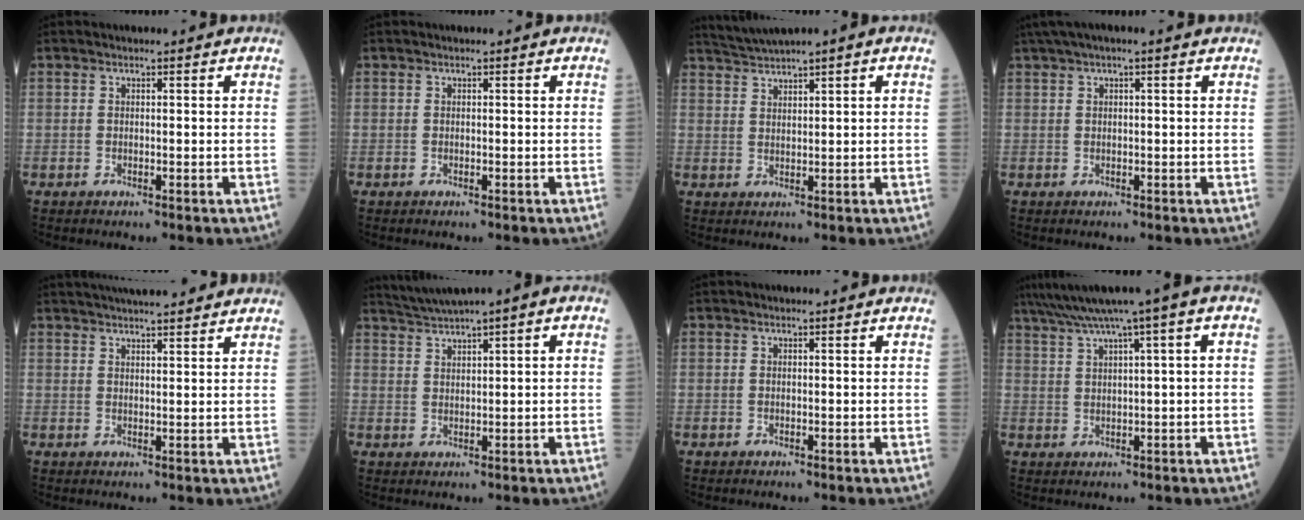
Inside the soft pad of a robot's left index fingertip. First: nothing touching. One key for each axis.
{"total": 0.0}
{"total": 3.4, "fx": 2.8, "fy": -0.5, "fz": 1.8, "tx": -0.043, "ty": 0.017, "tz": 0.061}
{"total": 3.3, "fx": 2.0, "fy": 0.2, "fz": 2.6, "tx": -0.052, "ty": 0.029, "tz": 0.035}
{"total": 10.5, "fx": 9.3, "fy": 1.4, "fz": 4.7, "tx": -0.068, "ty": 0.028, "tz": 0.124}
{"total": 4.4, "fx": 3.1, "fy": -0.2, "fz": 3.2, "tx": -0.063, "ty": 0.023, "tz": 0.059}
{"total": 0.0}
{"total": 8.1, "fx": 4.6, "fy": -0.4, "fz": 6.6, "tx": -0.116, "ty": 0.035, "tz": 0.079}